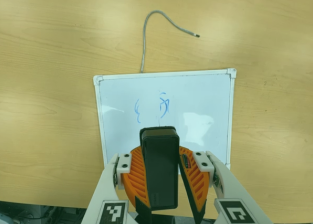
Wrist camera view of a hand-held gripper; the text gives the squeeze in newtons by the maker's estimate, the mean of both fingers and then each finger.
{"total": 9.1, "left": 9.4, "right": 8.8}